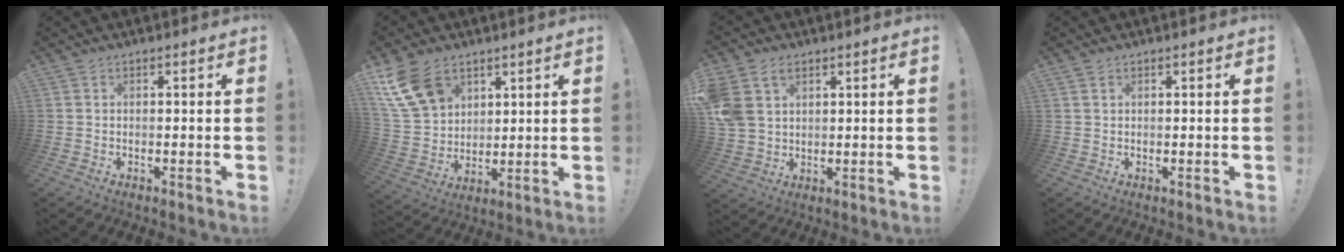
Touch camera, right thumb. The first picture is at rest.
{"total": 14.9, "force": [8.4, 9.9, 7.2], "torque": [-0.150, -0.039, 0.167]}
{"total": 8.8, "force": [4.3, 6.2, 4.4], "torque": [-0.081, -0.010, 0.087]}
{"total": 1.0, "force": [0.6, 0.6, 0.5], "torque": [-0.005, -0.001, 0.011]}